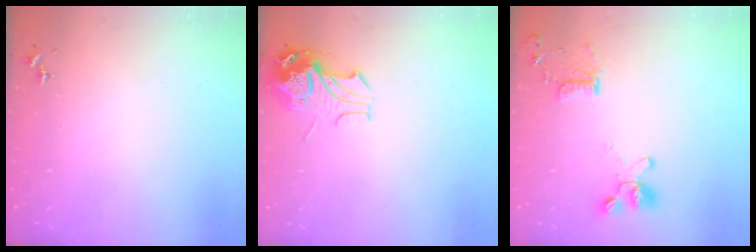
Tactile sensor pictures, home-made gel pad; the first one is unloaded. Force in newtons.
{"total": 11.0, "press": 10.9, "slide": 1.1}
{"total": 13.4, "press": 13.2, "slide": 2.2}